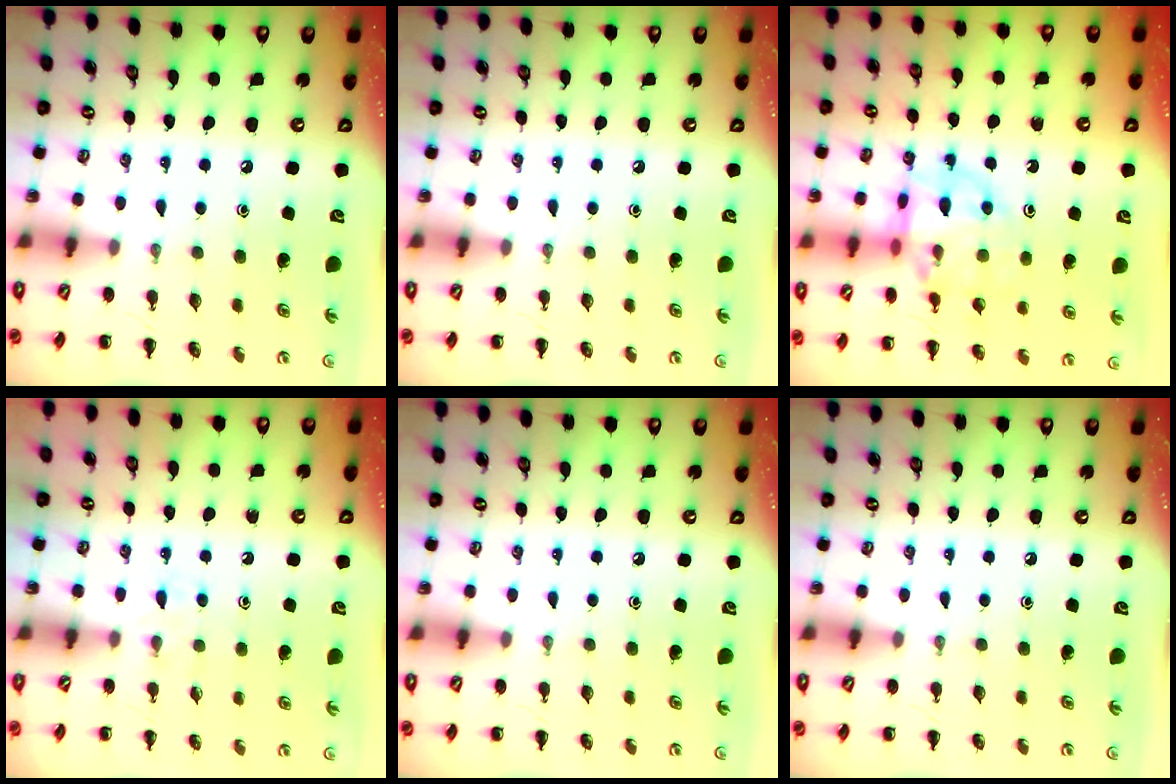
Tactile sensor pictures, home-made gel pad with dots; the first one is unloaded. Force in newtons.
{"total": 0.0}
{"total": 12.5, "press": 12.3, "slide": 2.2}
{"total": 2.2, "press": 2.0, "slide": 1.0}
{"total": 0.0}
{"total": 0.0}